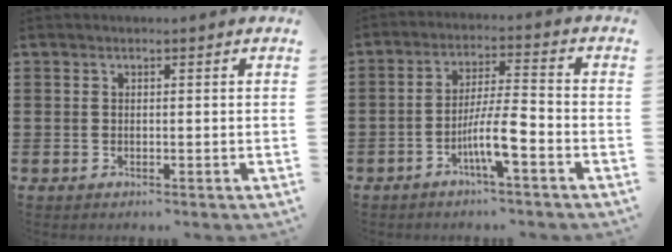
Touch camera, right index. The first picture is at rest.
{"total": 7.5, "force": [-3.6, 1.0, 6.5], "torque": [-0.128, -0.004, -0.069]}